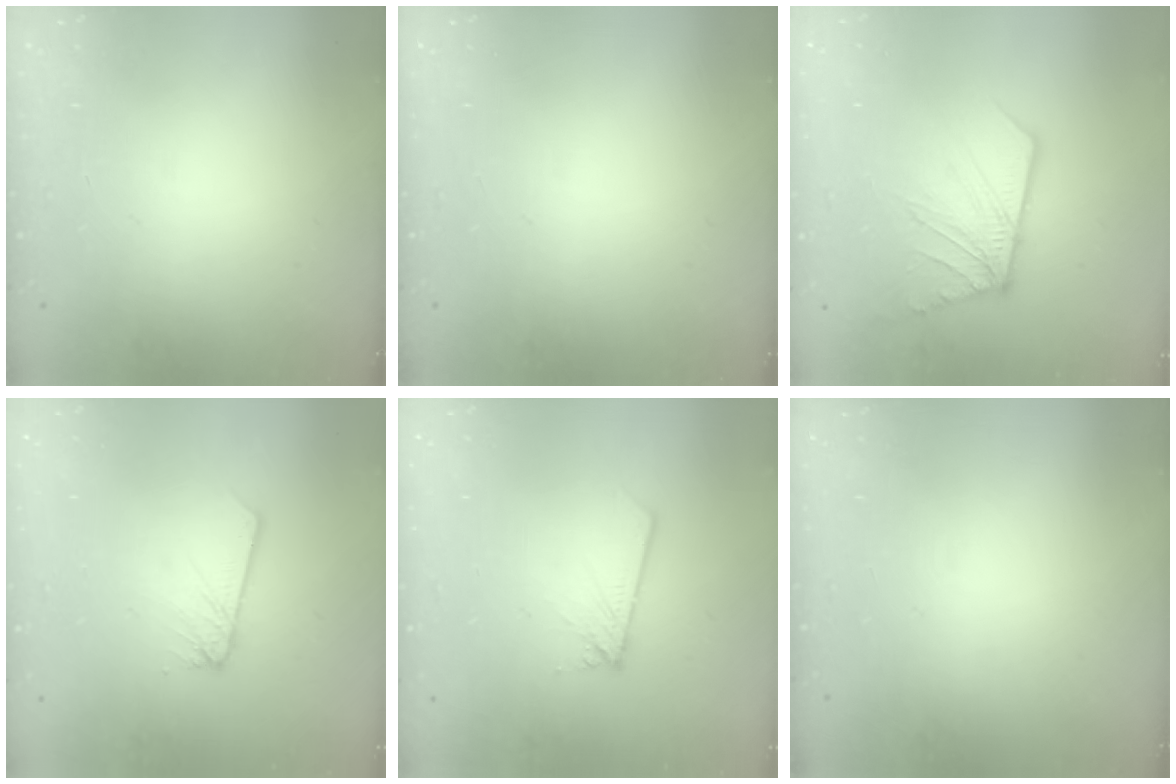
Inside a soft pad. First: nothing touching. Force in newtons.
{"total": 0.0}
{"total": 11.8, "press": 11.6, "slide": 1.6}
{"total": 2.6, "press": 2.6, "slide": 0.2}
{"total": 2.0, "press": 2.0, "slide": 0.2}
{"total": 0.0}